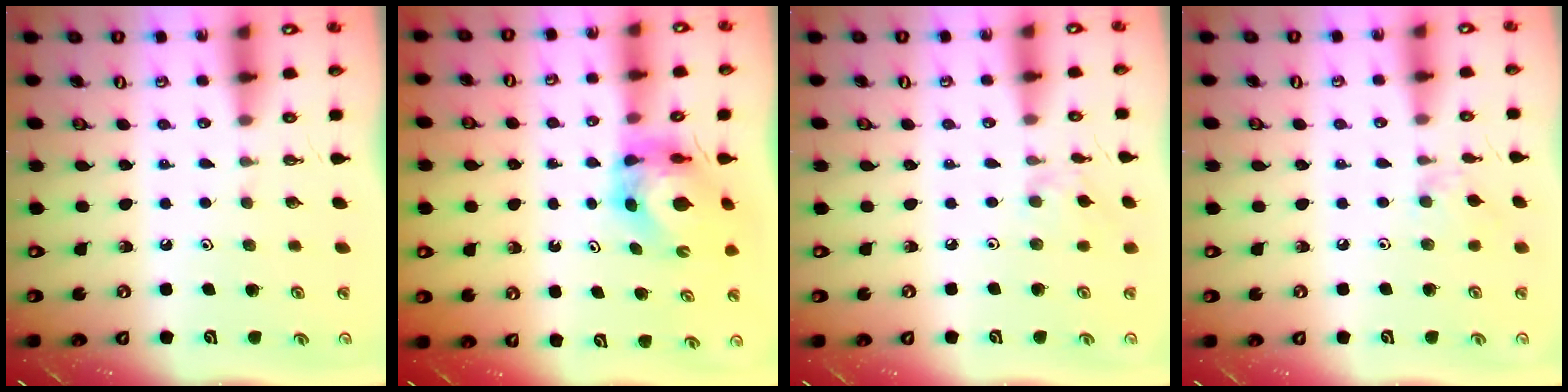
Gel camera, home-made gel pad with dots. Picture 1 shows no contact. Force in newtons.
{"total": 6.1, "press": 6.1, "slide": 0.5}
{"total": 3.0, "press": 2.9, "slide": 0.5}
{"total": 5.9, "press": 5.8, "slide": 0.8}